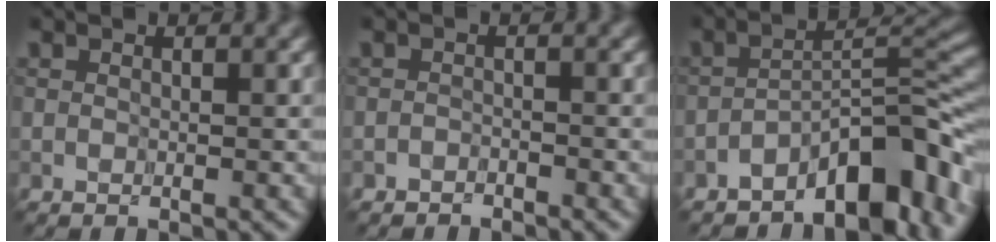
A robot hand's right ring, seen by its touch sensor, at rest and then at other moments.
{"total": 1.0, "force": [-1.0, 0.3, -0.1], "torque": [0.005, 0.005, -0.020]}
{"total": 8.7, "force": [-5.3, 3.1, 6.2], "torque": [-0.075, 0.015, -0.091]}